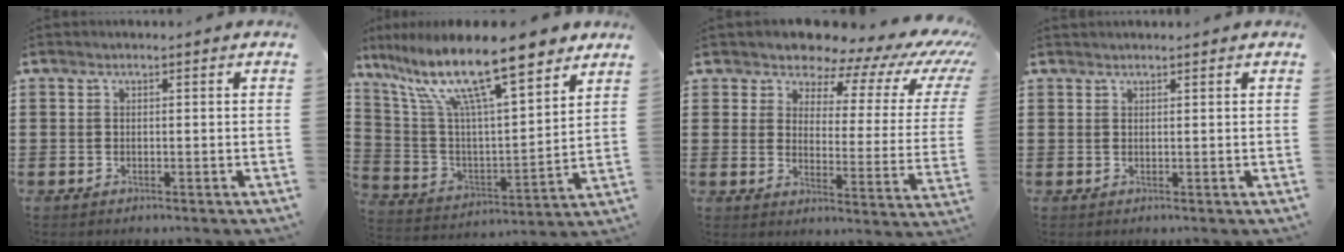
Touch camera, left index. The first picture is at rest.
{"total": 15.5, "force": [11.1, 3.0, 10.4], "torque": [-0.225, -0.054, 0.189]}
{"total": 8.3, "force": [7.0, 2.7, 3.5], "torque": [-0.080, -0.051, 0.117]}
{"total": 0.8, "force": [0.8, 0.0, 0.1], "torque": [-0.005, 0.000, 0.016]}